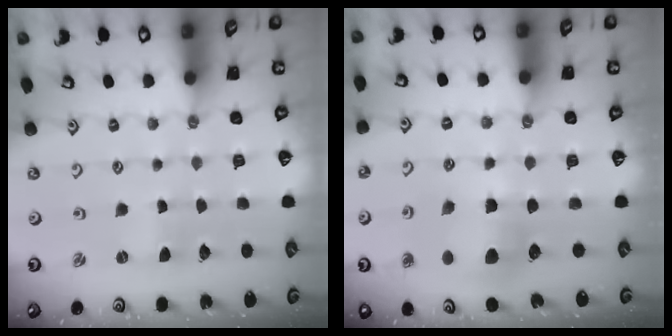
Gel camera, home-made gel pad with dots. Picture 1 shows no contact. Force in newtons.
{"total": 6.4, "press": 6.3, "slide": 0.9}